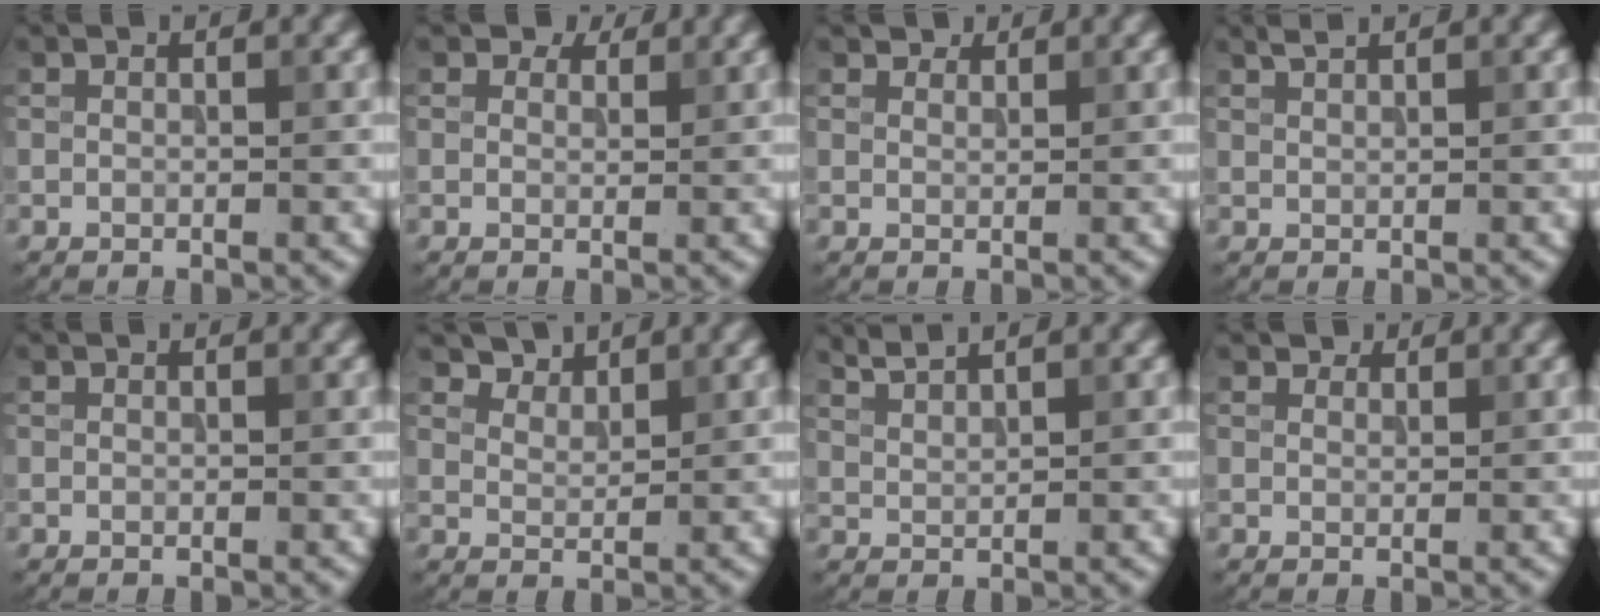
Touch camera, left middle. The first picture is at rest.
{"total": 2.0, "force": [1.6, 1.0, 0.6], "torque": [-0.015, -0.003, 0.017]}
{"total": 1.6, "force": [1.5, 0.6, 0.2], "torque": [-0.009, -0.001, 0.018]}
{"total": 0.9, "force": [0.8, 0.1, 0.4], "torque": [-0.003, -0.001, 0.014]}
{"total": 0.0}
{"total": 2.6, "force": [2.5, 0.8, 0.3], "torque": [-0.017, -0.009, 0.050]}
{"total": 1.8, "force": [1.7, 0.2, 0.6], "torque": [-0.009, 0.003, 0.036]}
{"total": 1.3, "force": [1.2, 0.5, 0.1], "torque": [-0.005, -0.004, 0.012]}